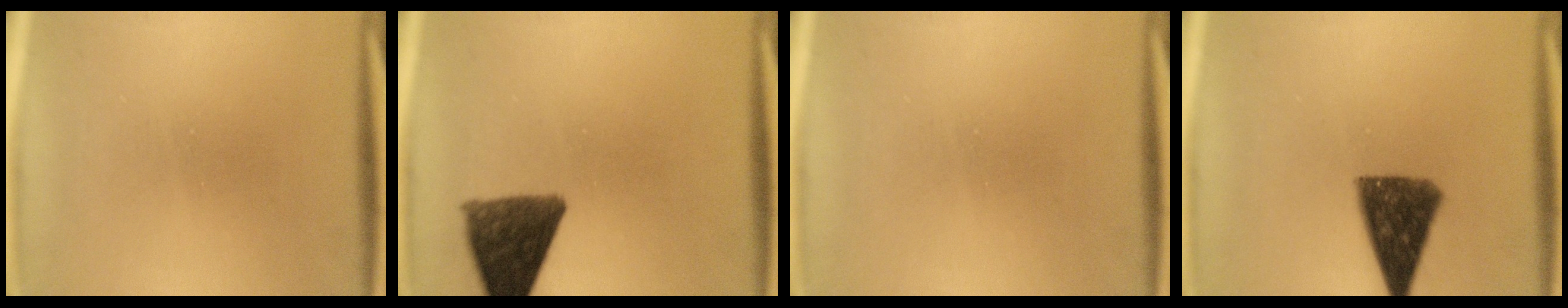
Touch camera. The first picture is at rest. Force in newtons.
{"total": 10.0}
{"total": 0.0}
{"total": 10.6}